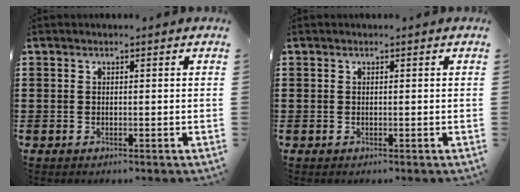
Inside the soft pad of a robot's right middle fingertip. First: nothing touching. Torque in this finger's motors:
{"motor_torque": [-0.05, 0.02, -0.07, -0.01]}